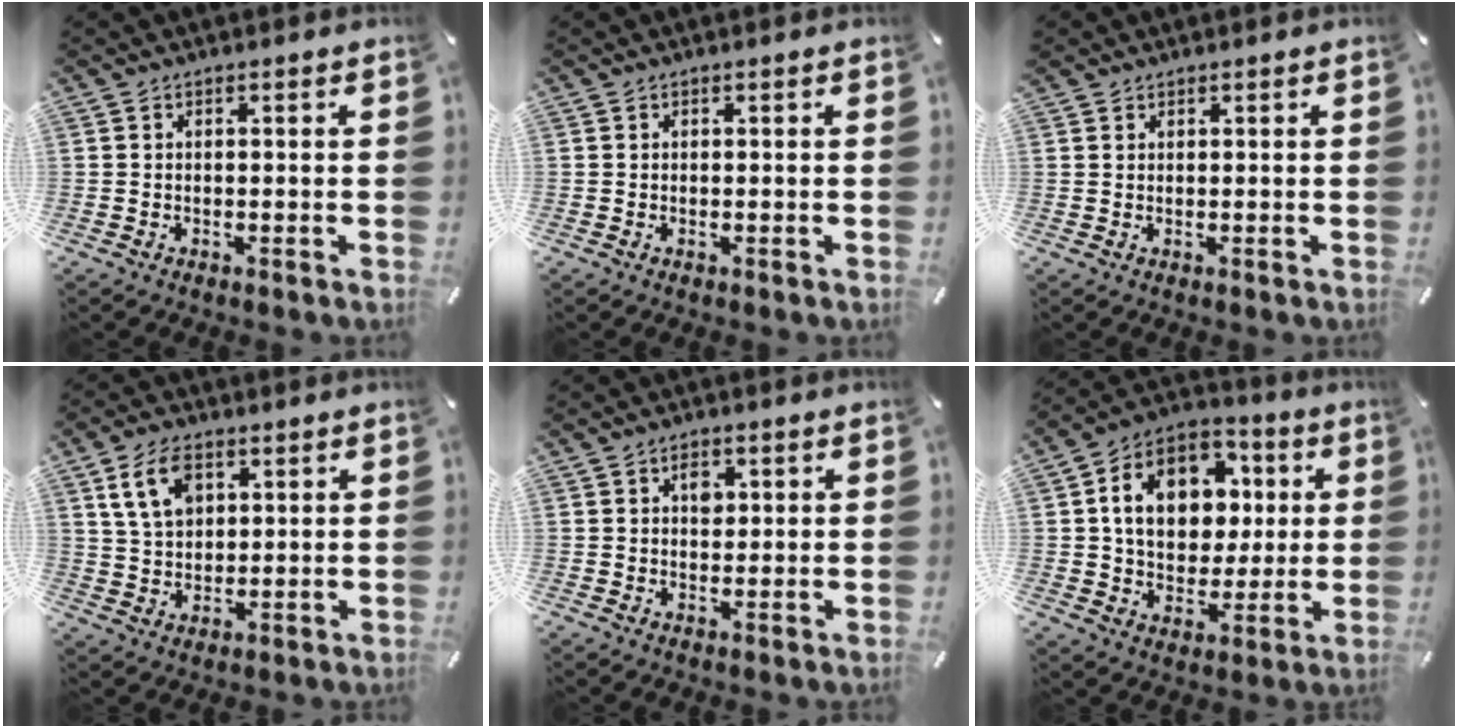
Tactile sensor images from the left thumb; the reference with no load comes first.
{"total": 0.0}
{"total": 0.8, "force": [0.7, 0.5, 0.0], "torque": [0.000, -0.001, 0.014]}
{"total": 8.6, "force": [3.5, 6.0, 5.1], "torque": [-0.105, 0.004, 0.064]}
{"total": 3.3, "force": [0.9, 2.4, 2.1], "torque": [-0.012, -0.005, 0.007]}
{"total": 15.4, "force": [3.0, 12.0, 9.1], "torque": [-0.156, -0.001, 0.058]}